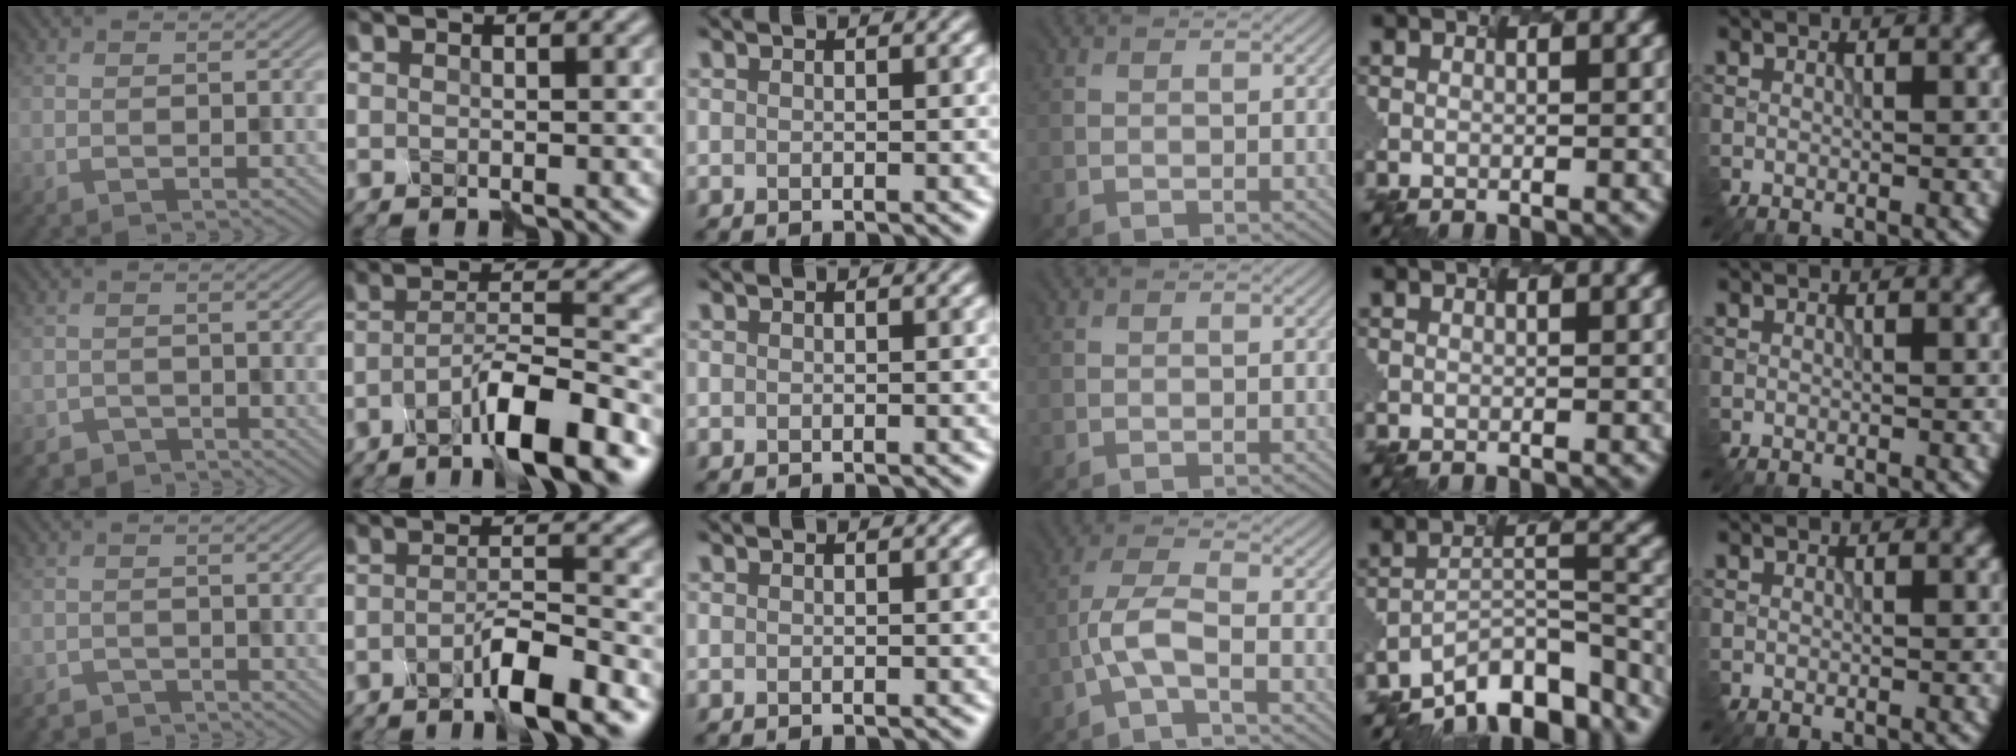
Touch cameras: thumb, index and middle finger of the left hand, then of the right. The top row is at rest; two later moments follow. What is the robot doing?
{"motion": "disassemble", "object": "puzzle pieces"}